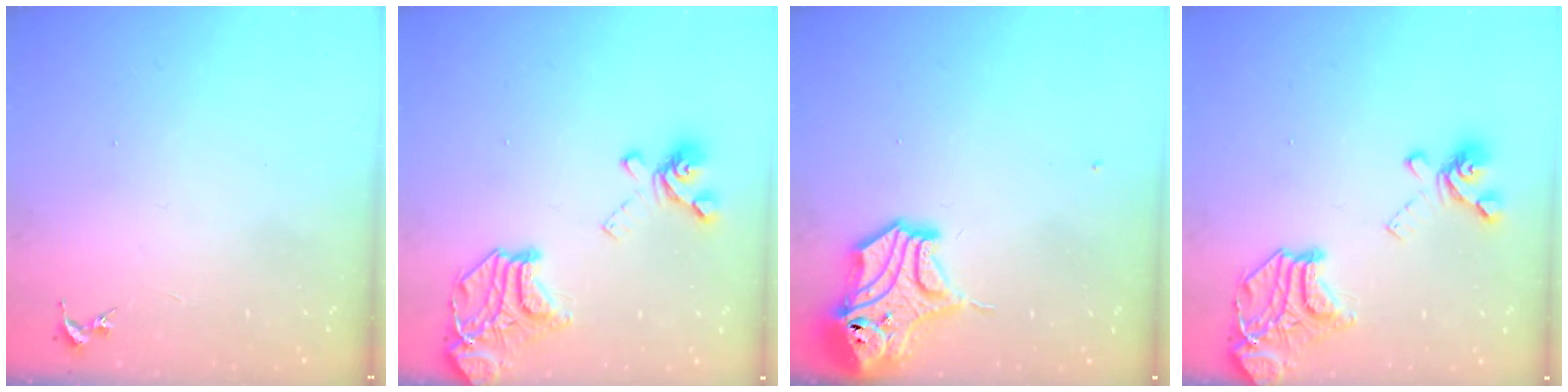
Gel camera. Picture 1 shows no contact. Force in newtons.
{"total": 18.3, "press": 18.1, "slide": 2.4}
{"total": 14.8, "press": 14.7, "slide": 2.2}
{"total": 18.3, "press": 18.1, "slide": 2.4}